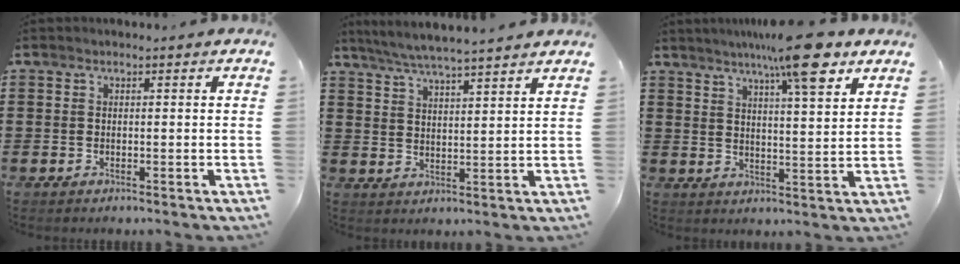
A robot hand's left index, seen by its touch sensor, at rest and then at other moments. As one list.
[{"total": 5.1, "force": [4.7, -0.4, 1.8], "torque": [-0.049, -0.022, 0.083]}, {"total": 10.4, "force": [7.3, 1.3, 7.3], "torque": [-0.117, -0.024, 0.119]}]